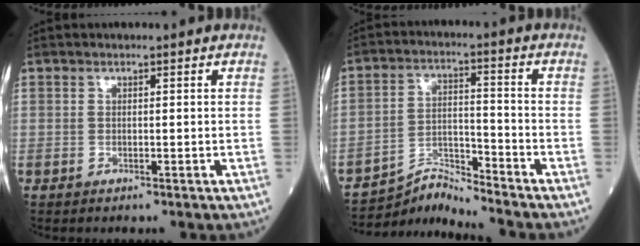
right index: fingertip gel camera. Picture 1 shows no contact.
{"total": 6.7, "force": [-6.4, -1.8, -1.1], "torque": [0.006, 0.011, -0.116]}